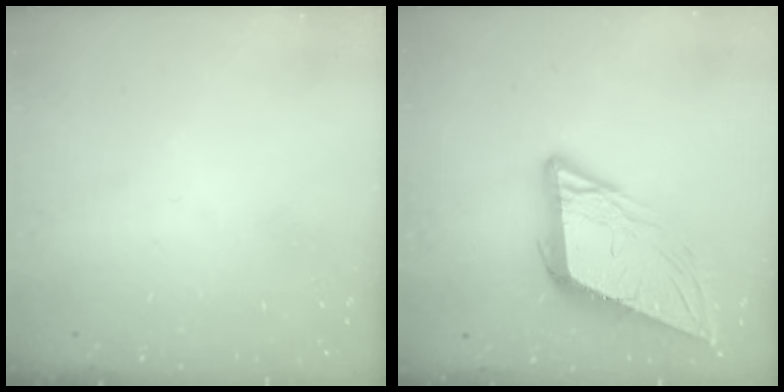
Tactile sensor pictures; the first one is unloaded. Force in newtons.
{"total": 11.6, "press": 11.2, "slide": 2.9}